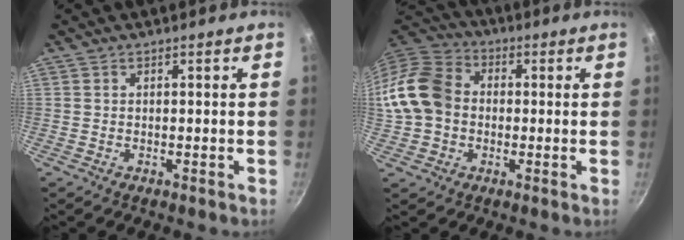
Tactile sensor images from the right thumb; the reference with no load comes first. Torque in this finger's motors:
{"motor_torque": [0.83, 0.85, 0.00, 0.00, 0.12]}